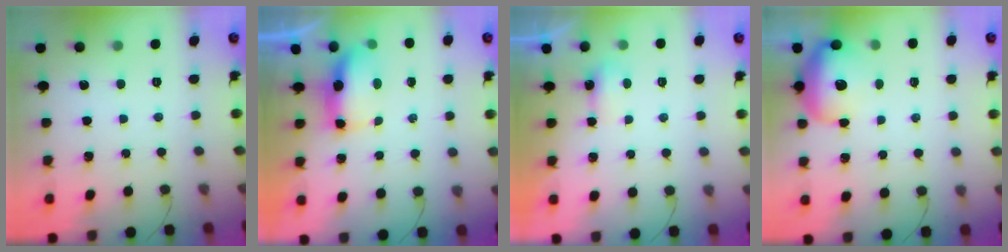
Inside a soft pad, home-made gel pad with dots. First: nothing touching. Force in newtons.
{"total": 6.4, "press": 6.3, "slide": 0.7}
{"total": 3.8, "press": 3.5, "slide": 1.5}
{"total": 19.2, "press": 15.6, "slide": 11.2}